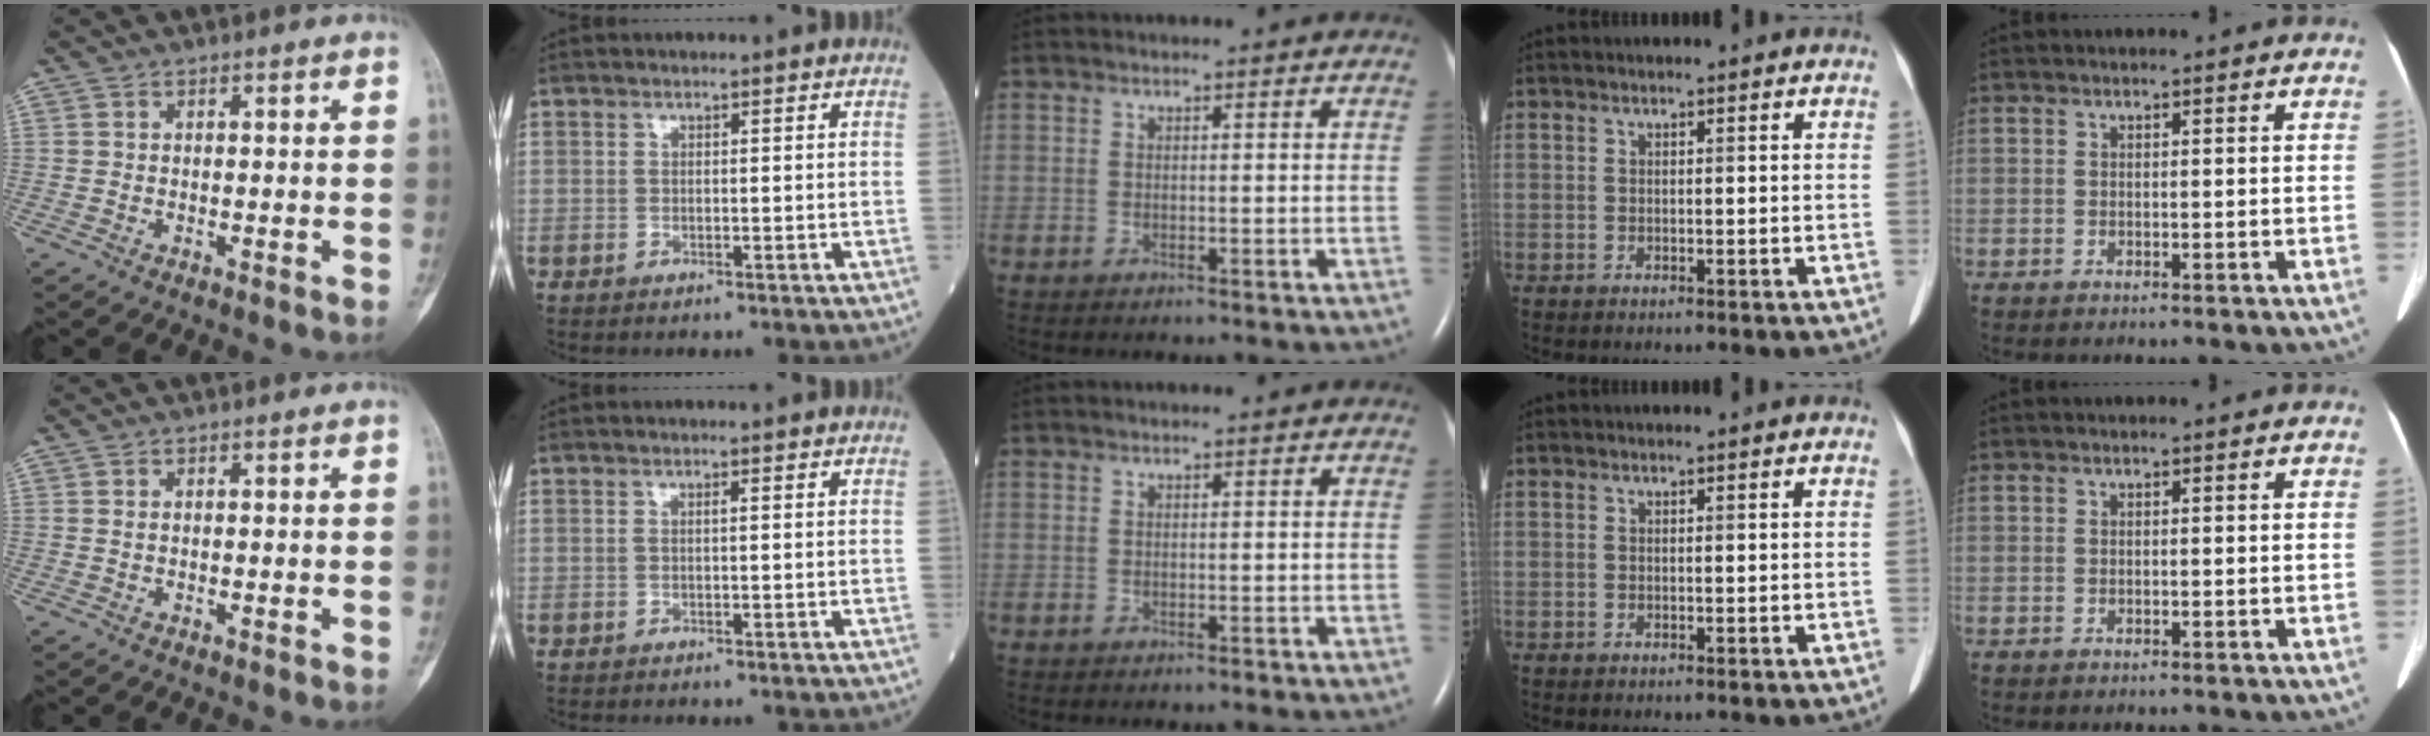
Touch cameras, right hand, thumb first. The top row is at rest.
{"index": {"total": 0.6, "force": [0.1, 0.0, 0.6], "torque": [-0.012, 0.000, 0.001]}}